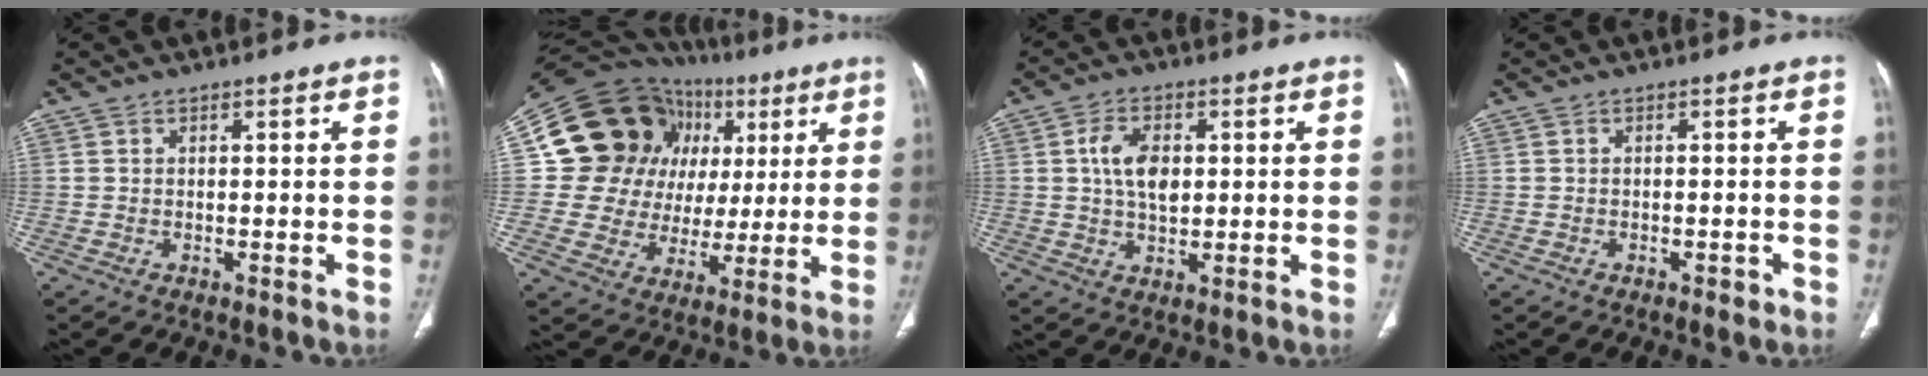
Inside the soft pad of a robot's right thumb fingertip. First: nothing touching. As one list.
[{"total": 23.8, "force": [6.9, 19.5, 11.7], "torque": [-0.124, 0.044, 0.128]}, {"total": 7.3, "force": [1.3, 4.4, 5.7], "torque": [-0.094, -0.001, 0.022]}, {"total": 1.2, "force": [-0.7, 0.7, 0.7], "torque": [-0.010, 0.001, -0.009]}]